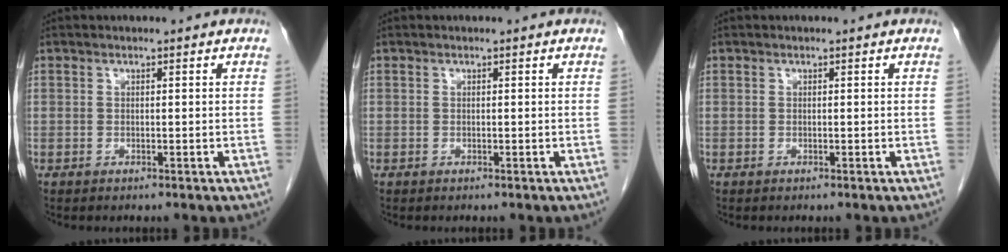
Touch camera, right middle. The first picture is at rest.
{"total": 0.0}
{"total": 0.0}